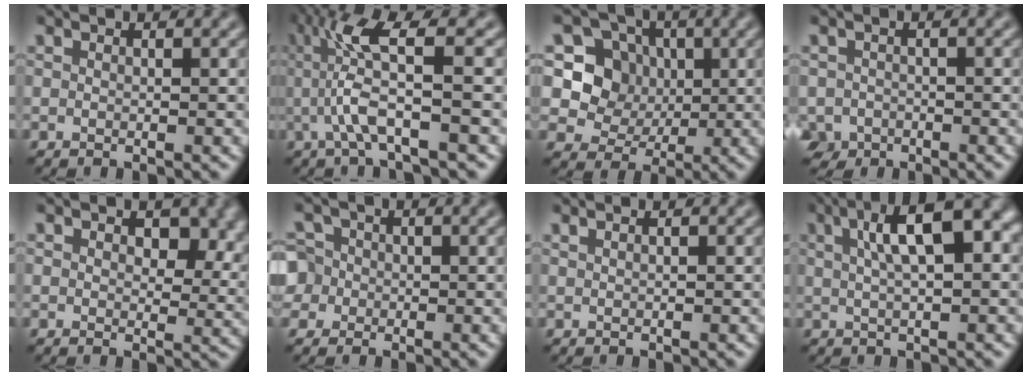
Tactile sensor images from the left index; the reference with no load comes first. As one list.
[{"total": 5.9, "force": [0.2, 0.9, 5.8], "torque": [-0.121, 0.011, 0.005]}, {"total": 4.6, "force": [0.4, 4.3, 1.6], "torque": [-0.023, -0.004, 0.000]}, {"total": 2.4, "force": [-1.6, 1.7, 0.4], "torque": [-0.009, -0.008, -0.032]}, {"total": 6.3, "force": [2.6, 3.7, 4.3], "torque": [-0.066, -0.010, 0.041]}, {"total": 4.4, "force": [-0.1, 4.2, 1.5], "torque": [-0.031, 0.032, -0.030]}, {"total": 0.8, "force": [0.4, 0.5, 0.5], "torque": [-0.006, -0.003, 0.006]}, {"total": 8.5, "force": [2.6, 2.7, 7.6], "torque": [-0.115, 0.020, 0.040]}]